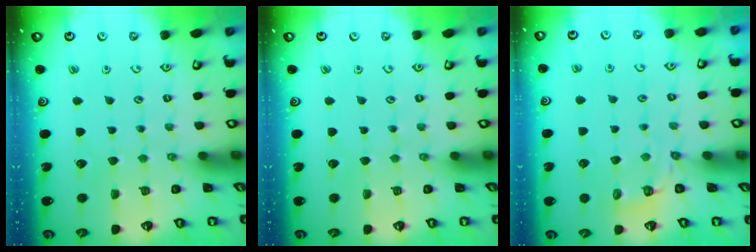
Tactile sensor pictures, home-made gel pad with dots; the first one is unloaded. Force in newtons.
{"total": 0.0}
{"total": 2.9, "press": 2.0, "slide": 2.1}